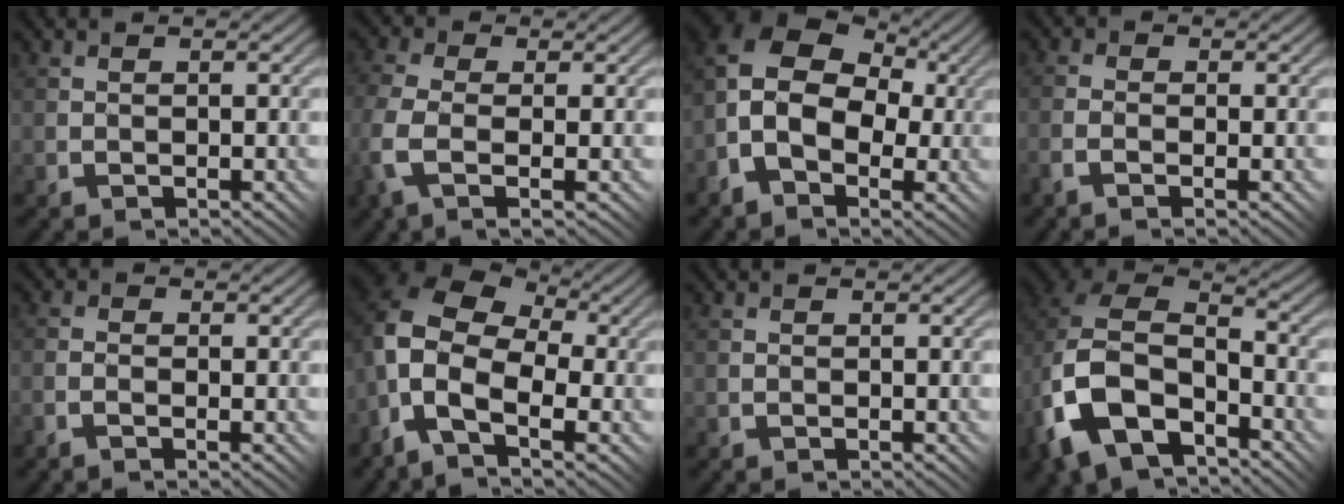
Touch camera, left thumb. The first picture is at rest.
{"total": 6.8, "force": [-1.8, 3.7, 5.4], "torque": [-0.165, -0.011, -0.042]}
{"total": 11.4, "force": [-1.2, 8.0, 8.0], "torque": [-0.148, -0.001, -0.031]}
{"total": 2.8, "force": [-1.3, 1.2, 2.1], "torque": [-0.048, -0.001, -0.034]}
{"total": 1.7, "force": [-1.0, 0.8, 1.2], "torque": [-0.022, 0.001, -0.025]}
{"total": 12.5, "force": [-2.7, 8.1, 9.1], "torque": [-0.206, -0.012, -0.051]}
{"total": 0.0}
{"total": 14.7, "force": [-6.1, 9.6, 9.3], "torque": [-0.223, -0.044, -0.105]}